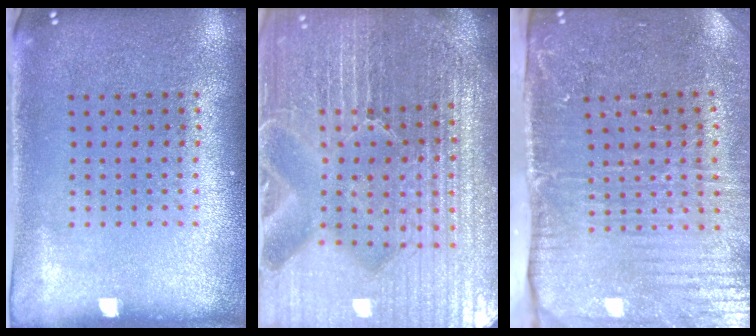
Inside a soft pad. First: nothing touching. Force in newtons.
{"total": 6.8, "press": 6.0, "slide": 3.3}
{"total": 4.5, "press": 3.7, "slide": 2.5}